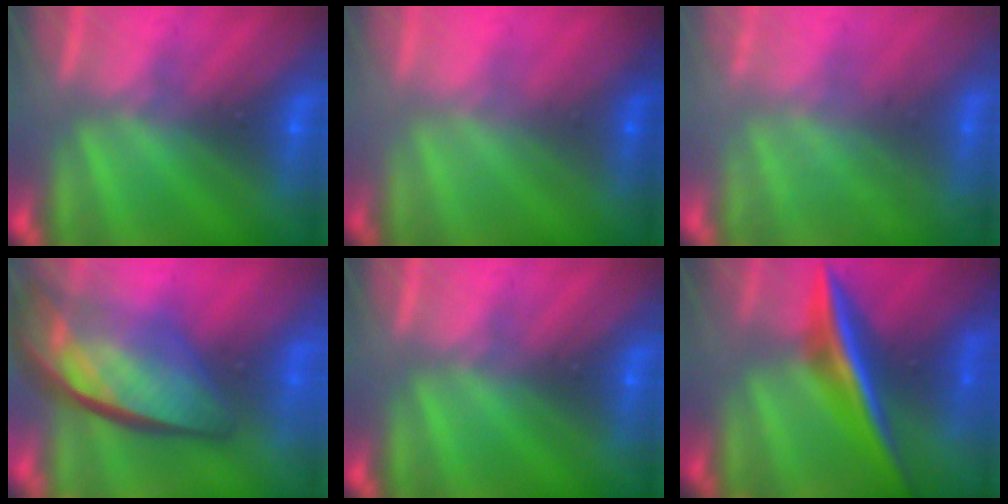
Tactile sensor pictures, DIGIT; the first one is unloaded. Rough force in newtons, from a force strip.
{"total": 1.5}
{"total": 2.2}
{"total": 10.5}
{"total": 0.0}
{"total": 6.9}